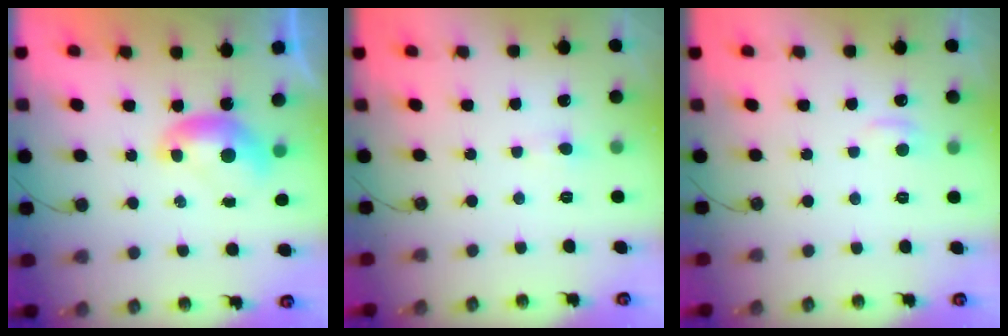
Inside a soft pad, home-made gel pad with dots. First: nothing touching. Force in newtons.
{"total": 0.7, "press": 0.5, "slide": 0.5}
{"total": 0.8, "press": 0.2, "slide": 0.8}